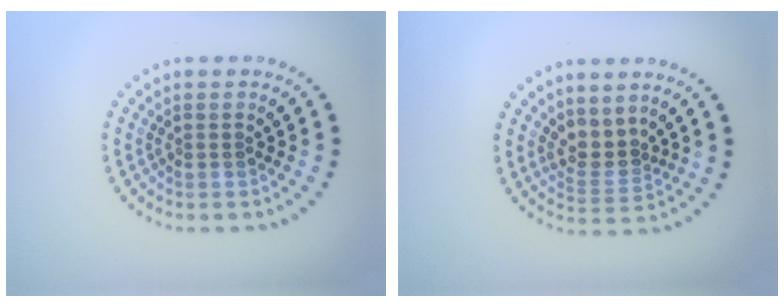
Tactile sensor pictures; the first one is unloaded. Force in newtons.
{"total": 2.4, "press": 1.7, "slide": 1.7}